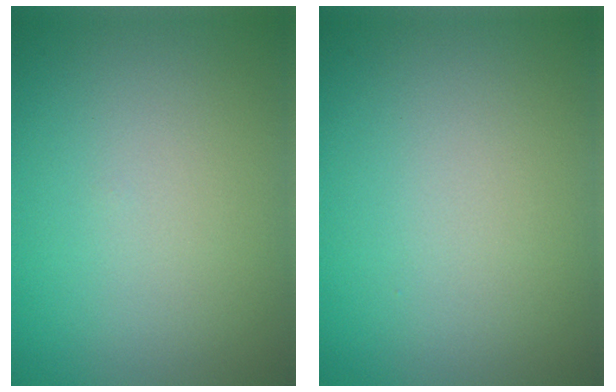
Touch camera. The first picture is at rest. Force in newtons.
{"total": 0.0}